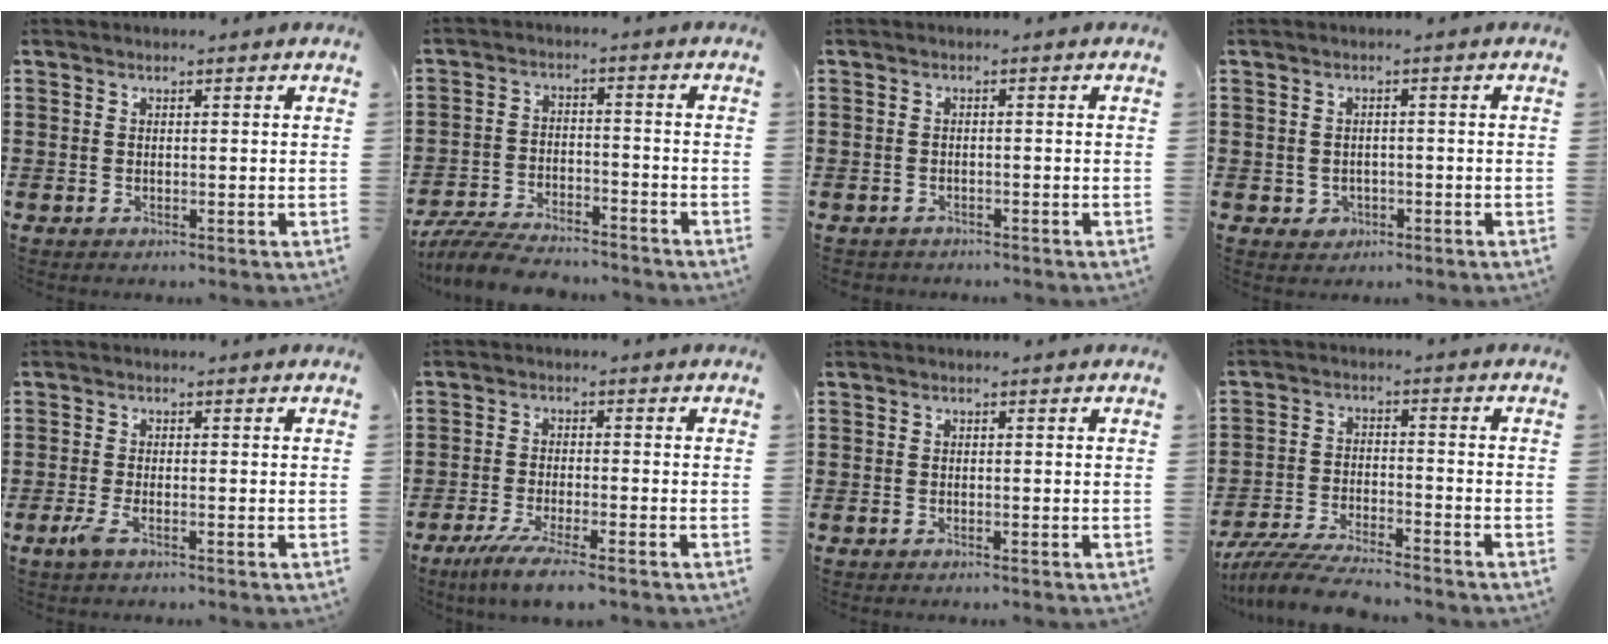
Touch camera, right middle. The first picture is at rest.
{"total": 6.7, "force": [-6.4, 0.9, 1.9], "torque": [-0.043, 0.005, -0.125]}
{"total": 0.8, "force": [-0.8, 0.2, -0.1], "torque": [-0.001, 0.002, -0.018]}
{"total": 1.3, "force": [-0.3, 1.2, 0.4], "torque": [-0.013, 0.005, -0.010]}
{"total": 2.2, "force": [-1.0, 0.4, 2.0], "torque": [-0.050, -0.008, -0.022]}
{"total": 4.6, "force": [-3.6, 0.0, 2.9], "torque": [-0.060, -0.015, -0.068]}
{"total": 0.0}
{"total": 6.7, "force": [-6.3, 0.6, 2.4], "torque": [-0.053, -0.002, -0.122]}